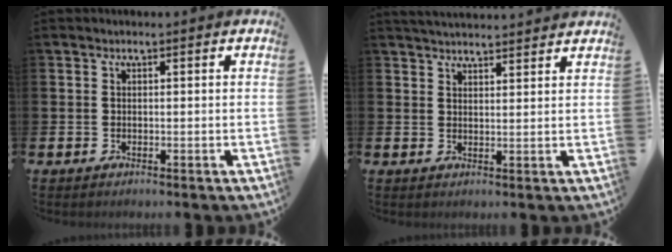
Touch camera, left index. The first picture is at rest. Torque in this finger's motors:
{"motor_torque": [1.07, -1.06, 0.11, 0.12]}